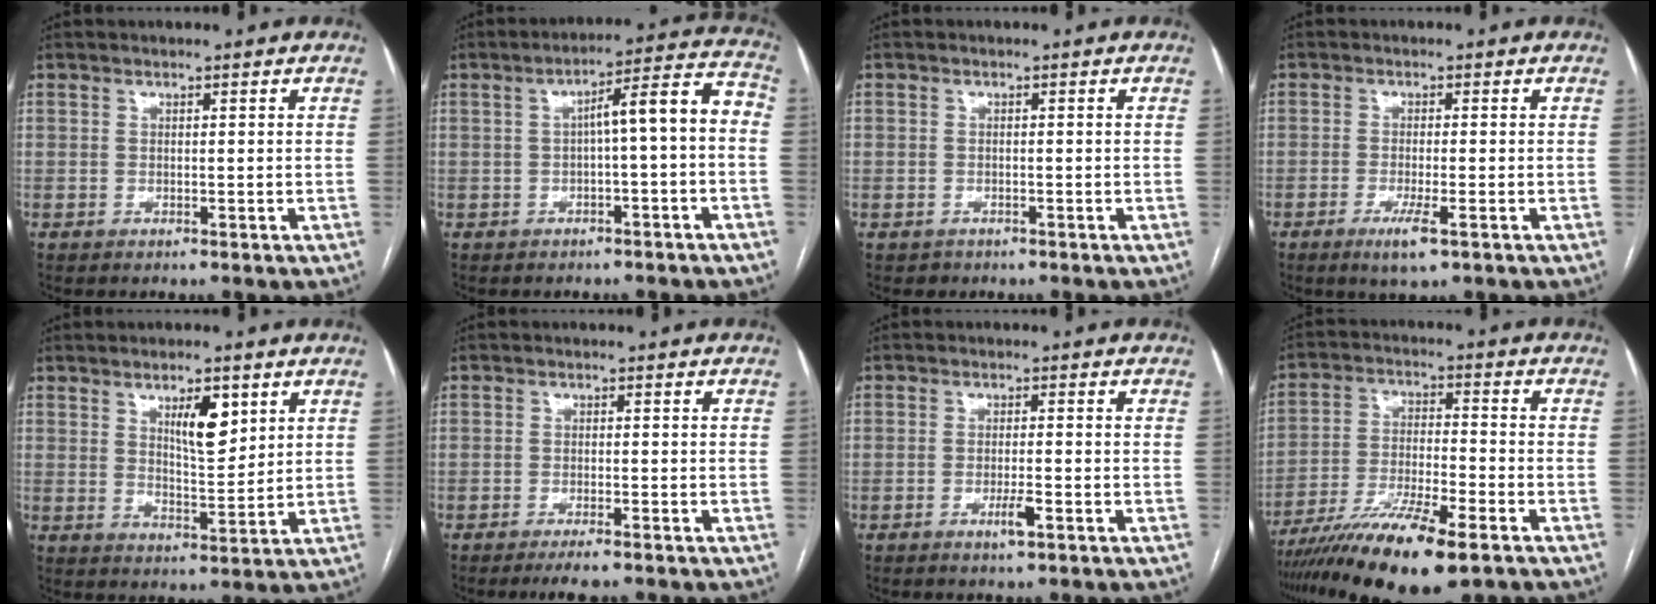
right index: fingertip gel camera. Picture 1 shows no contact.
{"total": 8.4, "force": [-0.8, 1.0, 8.3], "torque": [-0.113, 0.041, -0.013]}
{"total": 1.3, "force": [-0.6, 1.1, -0.2], "torque": [-0.004, 0.005, -0.010]}
{"total": 4.0, "force": [-2.0, 0.3, 3.4], "torque": [-0.063, -0.010, -0.034]}
{"total": 6.4, "force": [3.1, 1.7, 5.3], "torque": [-0.089, -0.004, 0.055]}
{"total": 3.2, "force": [-2.5, 0.2, 2.1], "torque": [-0.030, -0.005, -0.038]}
{"total": 2.7, "force": [-1.3, 0.2, 2.4], "torque": [-0.042, -0.003, -0.022]}
{"total": 14.8, "force": [-9.9, 2.0, 10.9], "torque": [-0.196, -0.034, -0.173]}